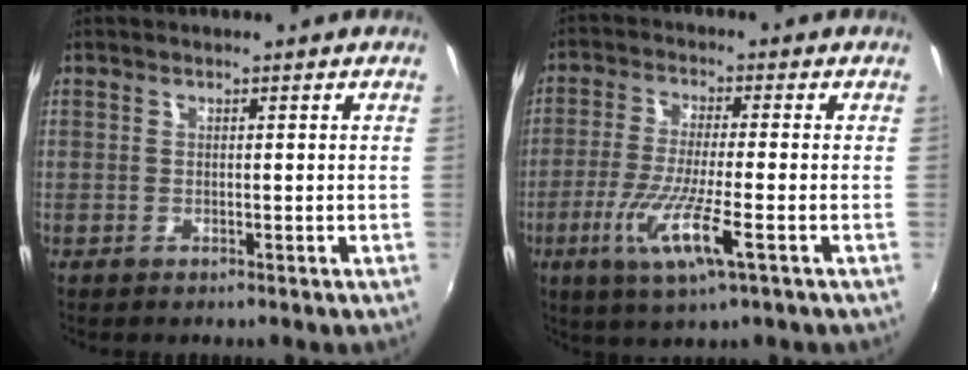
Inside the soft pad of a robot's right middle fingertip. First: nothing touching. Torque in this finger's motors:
{"motor_torque": [1.41, -0.73, 0.69, 0.12]}